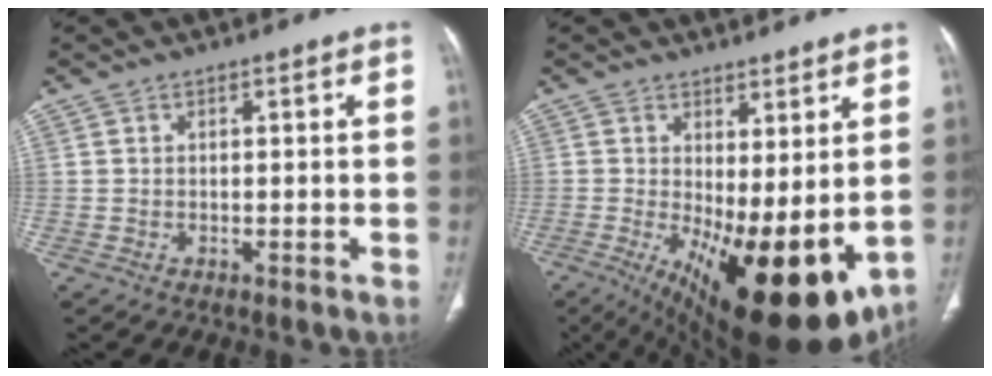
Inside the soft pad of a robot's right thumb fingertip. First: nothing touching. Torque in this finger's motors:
{"motor_torque": [0.85, 3.14, 0.36, -0.11, 0.23]}